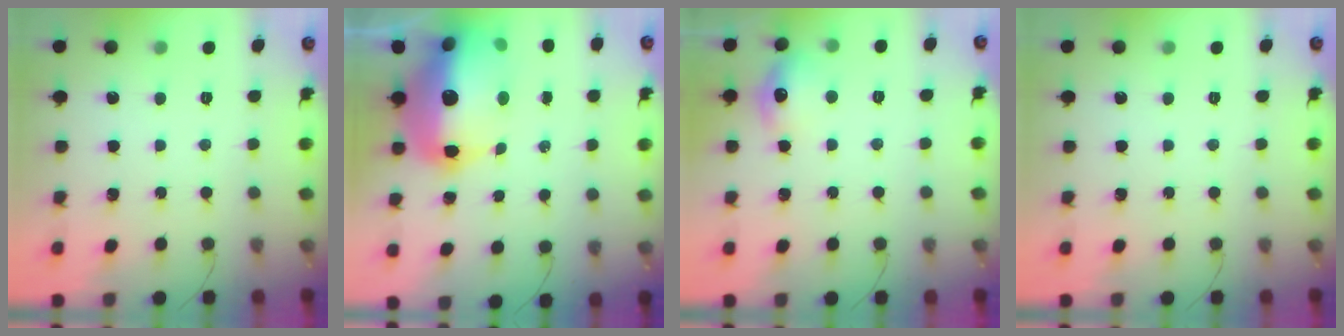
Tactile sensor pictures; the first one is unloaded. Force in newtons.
{"total": 22.1, "press": 20.0, "slide": 9.4}
{"total": 9.5, "press": 9.4, "slide": 0.9}
{"total": 0.0}